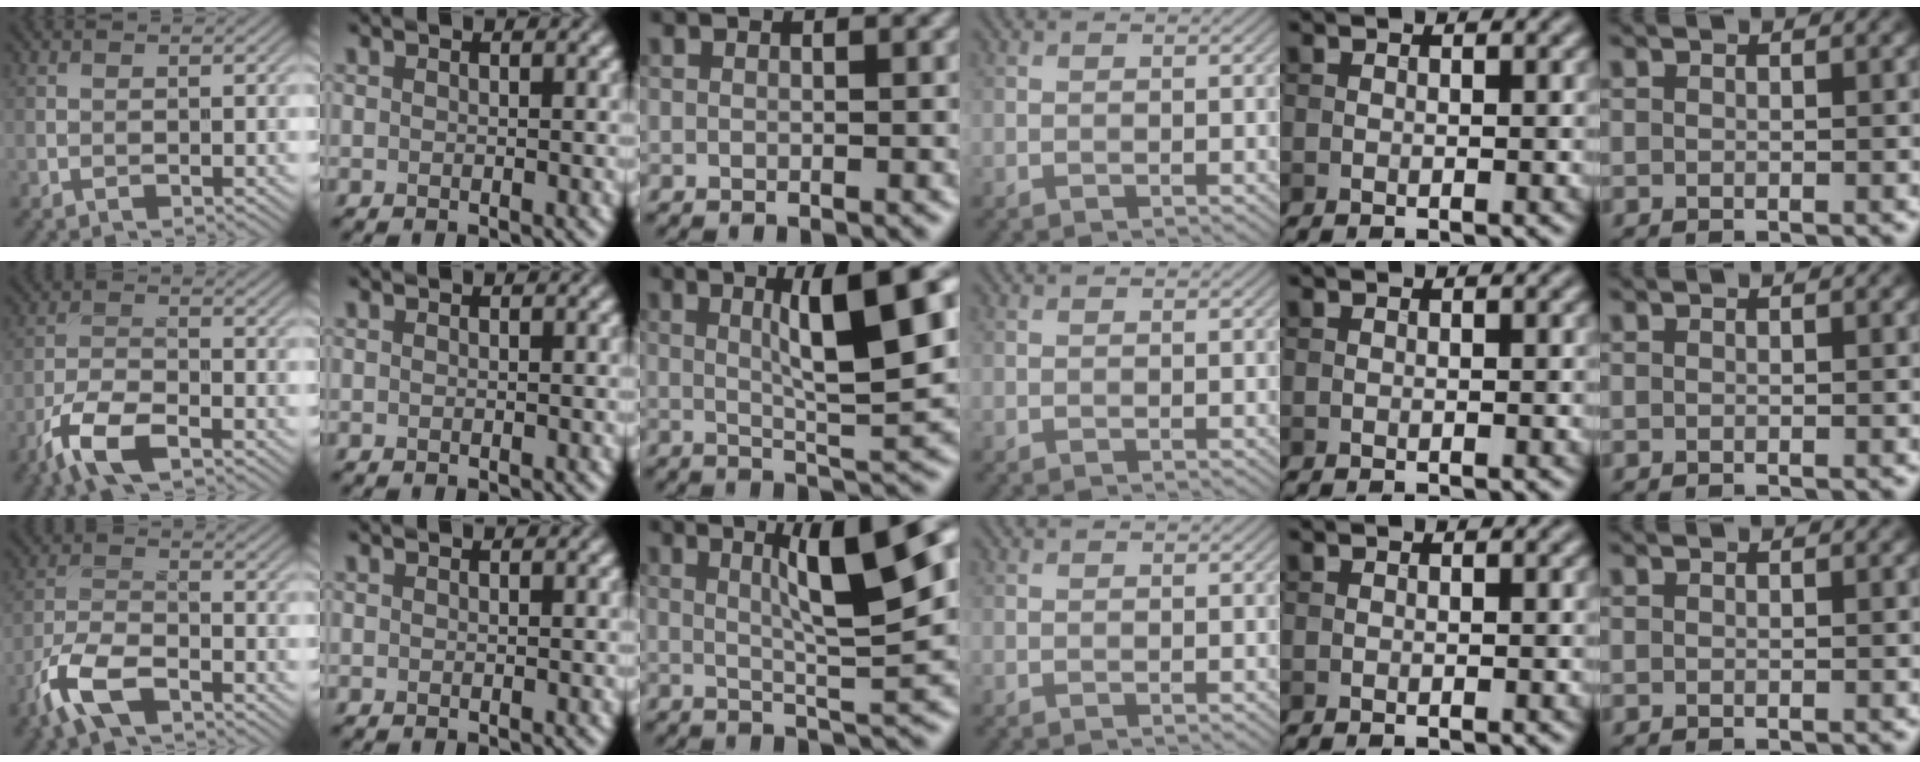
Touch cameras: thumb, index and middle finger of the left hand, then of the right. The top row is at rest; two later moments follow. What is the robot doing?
{"motion": "screw", "object": "medicine bottle"}